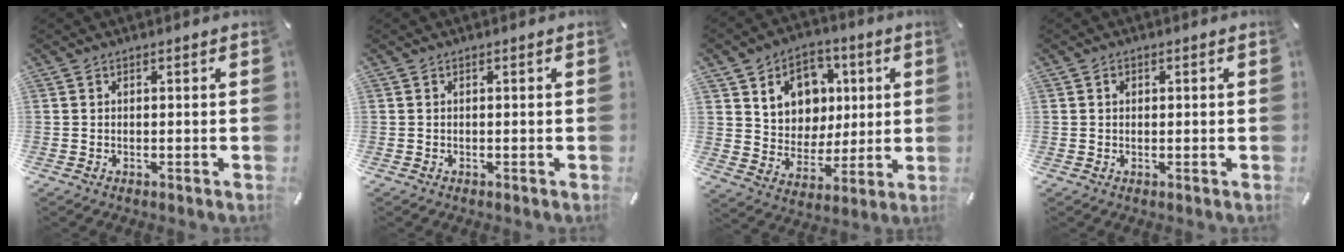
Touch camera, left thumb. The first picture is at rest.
{"total": 0.0}
{"total": 11.4, "force": [3.6, 10.3, 3.0], "torque": [-0.053, -0.022, 0.075]}
{"total": 0.9, "force": [0.2, 0.8, 0.4], "torque": [-0.001, 0.000, 0.002]}